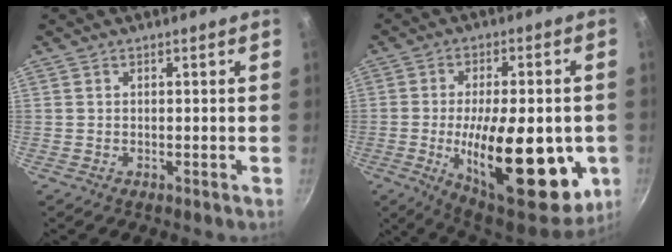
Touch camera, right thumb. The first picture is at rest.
{"total": 26.1, "force": [-5.3, 10.8, 23.2], "torque": [-0.316, -0.001, -0.065]}